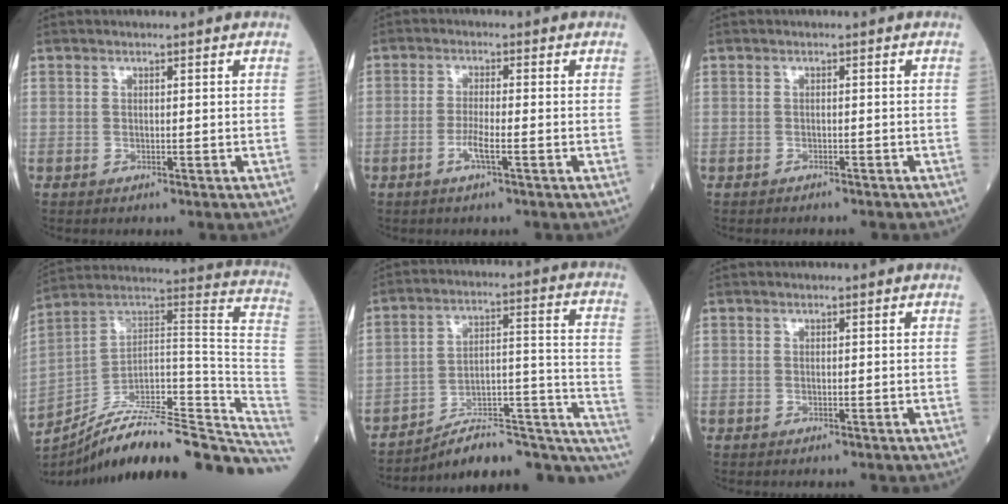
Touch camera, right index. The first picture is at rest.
{"total": 3.1, "force": [-1.3, 0.0, 2.9], "torque": [-0.057, -0.002, -0.029]}
{"total": 2.2, "force": [-2.0, 0.6, 0.7], "torque": [-0.015, -0.003, -0.022]}
{"total": 27.8, "force": [-23.5, 3.7, 14.3], "torque": [-0.122, 0.034, -0.343]}
{"total": 18.4, "force": [-14.5, 5.3, 10.0], "torque": [-0.074, 0.075, -0.199]}
{"total": 0.0}